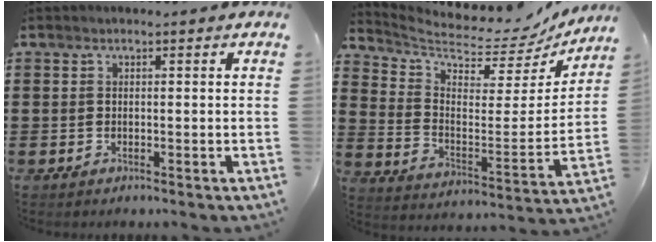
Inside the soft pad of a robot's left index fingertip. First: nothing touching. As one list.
[{"total": 5.2, "force": [4.8, 1.2, 1.6], "torque": [-0.060, -0.052, 0.080]}]